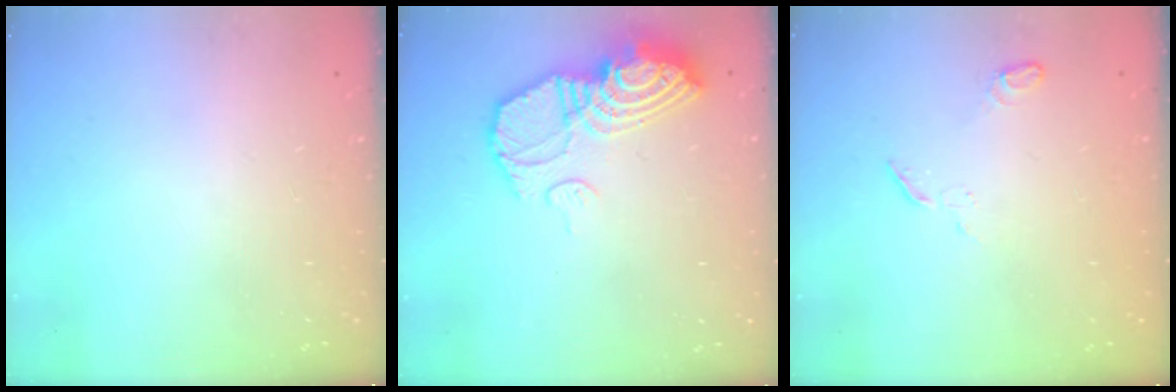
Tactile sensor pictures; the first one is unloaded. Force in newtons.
{"total": 15.3, "press": 15.2, "slide": 1.5}
{"total": 4.2, "press": 4.2, "slide": 0.5}